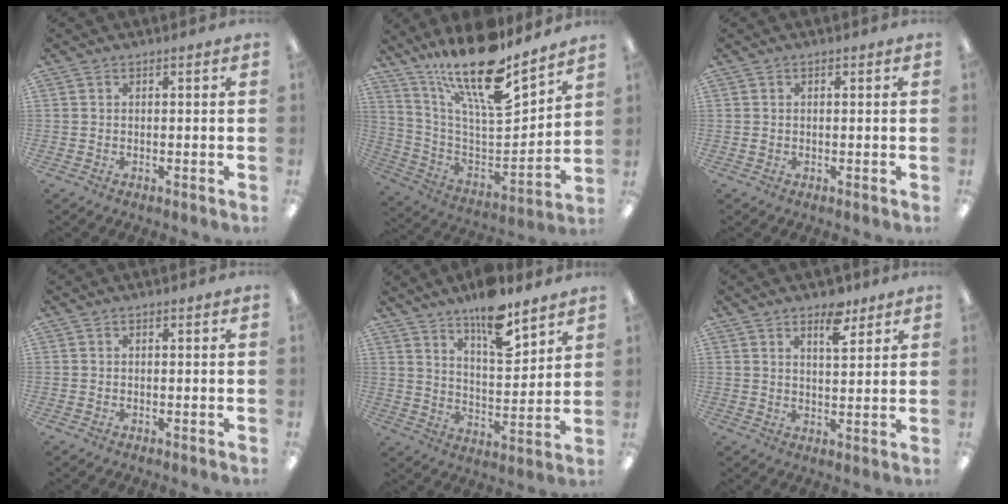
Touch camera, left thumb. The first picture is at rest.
{"total": 22.5, "force": [16.8, 6.2, 13.7], "torque": [-0.247, -0.114, 0.286]}
{"total": 0.8, "force": [0.0, 0.6, 0.5], "torque": [-0.009, 0.006, -0.002]}
{"total": 0.0}
{"total": 13.0, "force": [10.2, 4.0, 6.9], "torque": [-0.108, -0.066, 0.177]}
{"total": 6.6, "force": [4.6, 2.8, 3.8], "torque": [-0.039, -0.026, 0.073]}